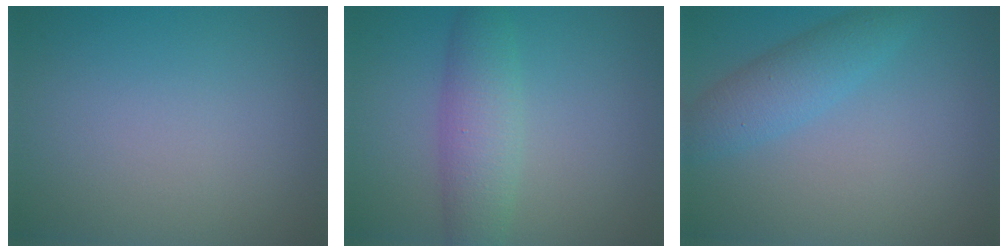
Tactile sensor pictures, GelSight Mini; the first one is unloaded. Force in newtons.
{"total": 4.0, "press": 4.0, "slide": 0.0}
{"total": 3.1, "press": 3.1, "slide": 0.2}